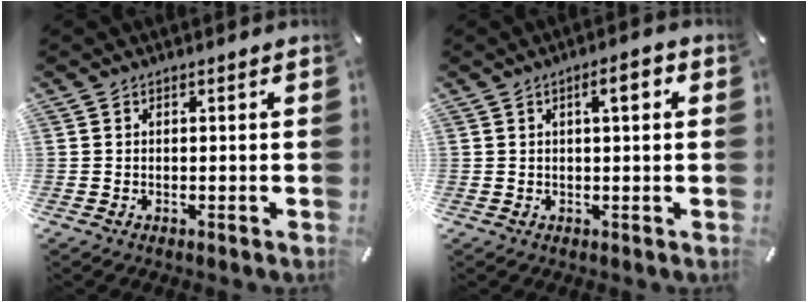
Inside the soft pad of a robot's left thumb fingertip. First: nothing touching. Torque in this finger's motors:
{"motor_torque": [-0.01, -0.05, 0.30, 0.17, 0.06]}